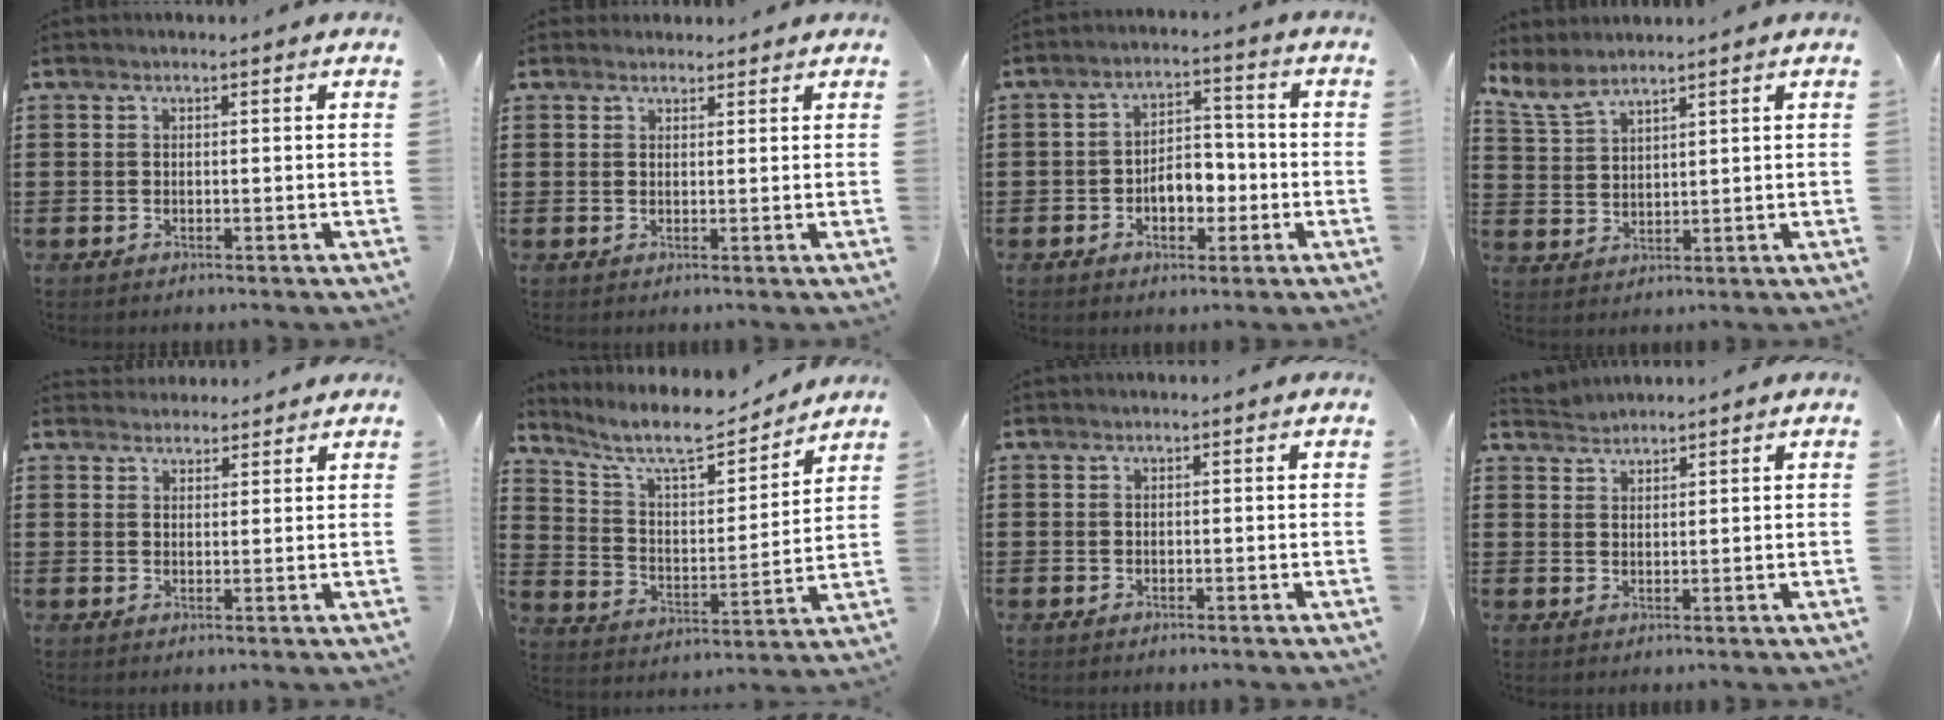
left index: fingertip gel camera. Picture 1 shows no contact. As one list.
[{"total": 1.5, "force": [1.4, 0.5, 0.0], "torque": [-0.004, 0.003, 0.029]}, {"total": 5.5, "force": [-1.6, 3.3, 4.1], "torque": [-0.061, 0.004, -0.034]}, {"total": 5.2, "force": [4.4, 1.5, 2.4], "torque": [-0.061, -0.012, 0.083]}, {"total": 2.5, "force": [2.4, 0.7, -0.2], "torque": [-0.004, 0.000, 0.047]}, {"total": 9.6, "force": [8.2, 2.1, 4.5], "torque": [-0.111, -0.052, 0.141]}, {"total": 0.0}, {"total": 1.9, "force": [1.9, 0.0, -0.2], "torque": [-0.002, 0.001, 0.038]}]